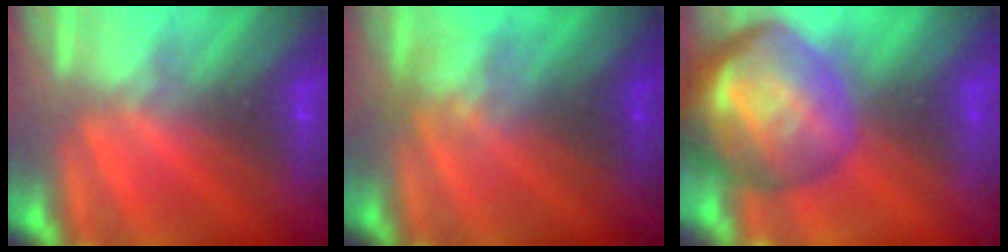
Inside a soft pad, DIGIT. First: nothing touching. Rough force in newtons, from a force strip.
{"total": 2.4}
{"total": 7.3}